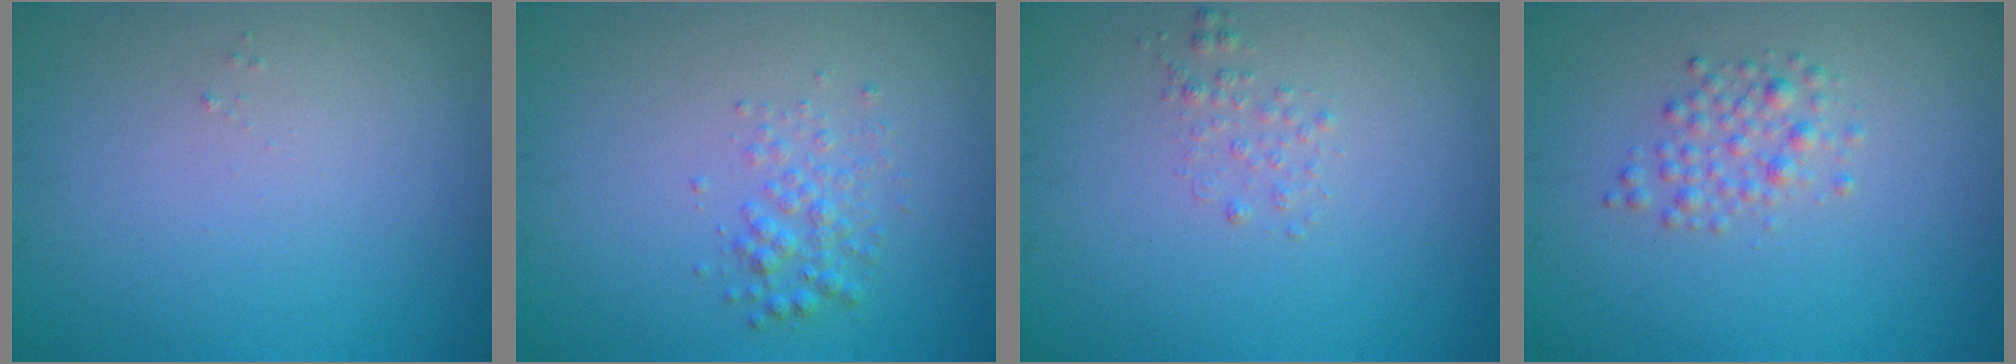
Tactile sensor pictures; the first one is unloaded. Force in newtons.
{"total": 1.9, "press": 1.9, "slide": 0.0}
{"total": 1.0, "press": 1.0, "slide": 0.0}
{"total": 1.9, "press": 1.9, "slide": 0.1}